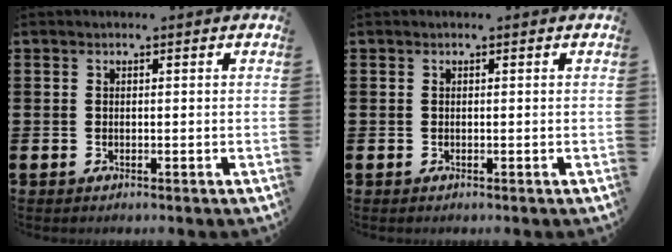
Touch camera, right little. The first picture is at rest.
{"total": 0.0}